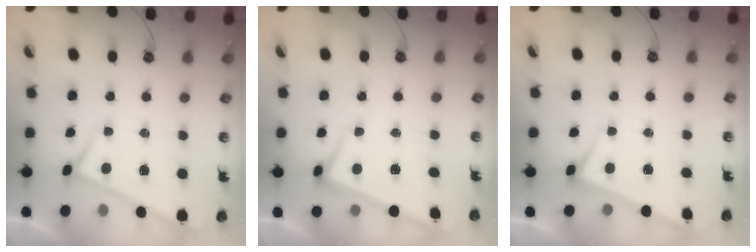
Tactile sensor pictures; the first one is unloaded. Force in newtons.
{"total": 2.8, "press": 2.7, "slide": 0.5}
{"total": 2.9, "press": 2.9, "slide": 0.2}